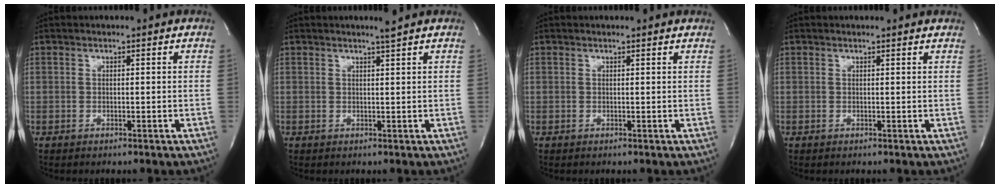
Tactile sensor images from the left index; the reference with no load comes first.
{"total": 1.3, "force": [1.0, -0.6, 0.5], "torque": [-0.022, -0.011, 0.022]}
{"total": 1.8, "force": [1.8, 0.0, 0.4], "torque": [-0.015, 0.005, 0.016]}
{"total": 2.4, "force": [2.4, 0.1, 0.5], "torque": [-0.015, 0.006, 0.019]}